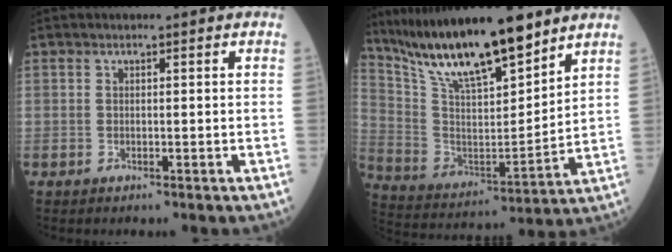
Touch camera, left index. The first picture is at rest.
{"total": 18.5, "force": [14.9, 3.0, 10.6], "torque": [-0.188, -0.002, 0.279]}